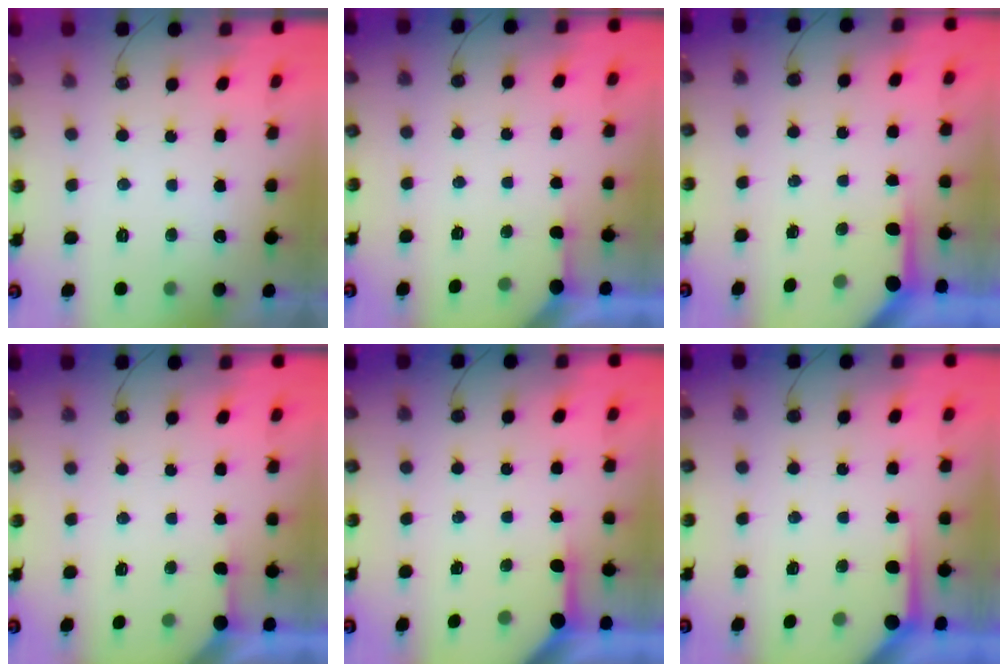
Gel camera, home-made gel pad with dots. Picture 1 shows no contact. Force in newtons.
{"total": 2.3, "press": 2.3, "slide": 0.3}
{"total": 3.8, "press": 3.8, "slide": 0.3}
{"total": 2.3, "press": 2.3, "slide": 0.3}
{"total": 3.5, "press": 3.5, "slide": 0.5}
{"total": 4.3, "press": 4.2, "slide": 0.3}